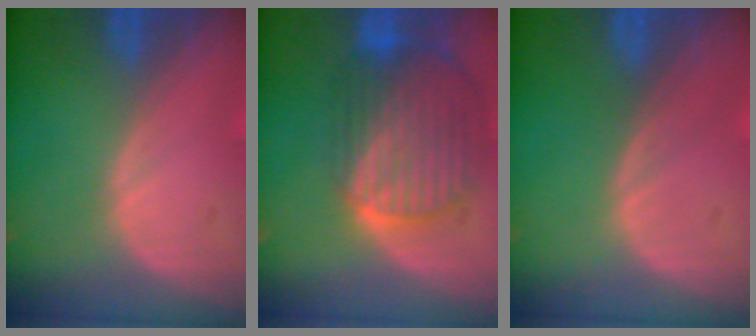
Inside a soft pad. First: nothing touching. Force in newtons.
{"total": 10.4, "press": 8.7, "slide": 5.6}
{"total": 0.0}